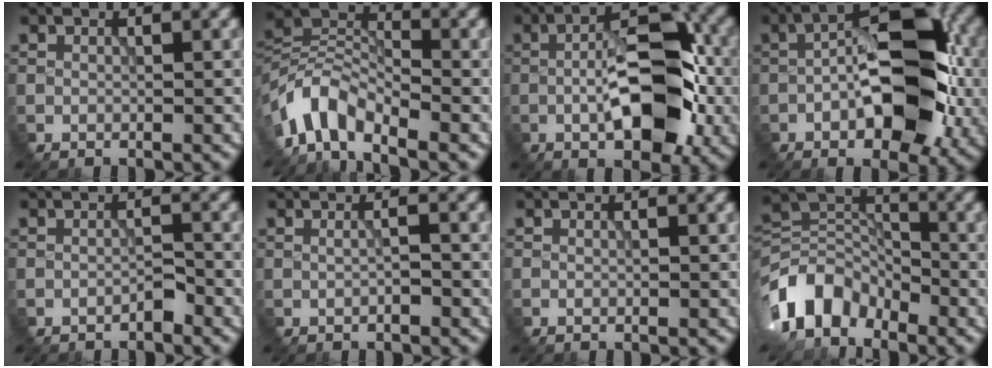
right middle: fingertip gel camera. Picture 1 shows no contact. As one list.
[{"total": 6.1, "force": [-4.3, 2.6, 3.4], "torque": [-0.060, 0.002, -0.096]}, {"total": 9.4, "force": [-2.2, 3.9, 8.3], "torque": [-0.127, 0.016, -0.039]}, {"total": 11.2, "force": [-2.4, 5.1, 9.7], "torque": [-0.144, 0.015, -0.043]}, {"total": 1.0, "force": [-0.9, 0.2, 0.5], "torque": [-0.009, 0.002, -0.015]}, {"total": 1.1, "force": [0.0, 0.2, 1.1], "torque": [-0.012, -0.010, -0.006]}, {"total": 0.0}, {"total": 7.3, "force": [-4.7, 4.3, 3.5], "torque": [-0.068, 0.002, -0.102]}]